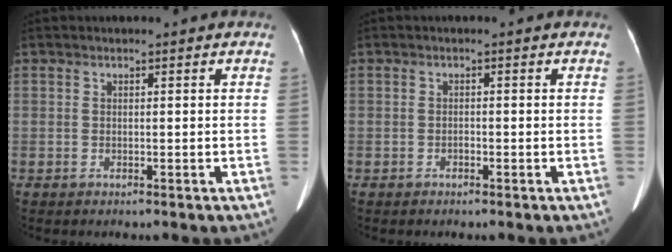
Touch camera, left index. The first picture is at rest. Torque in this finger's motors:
{"motor_torque": [0.04, -0.03, -0.01, -0.01]}